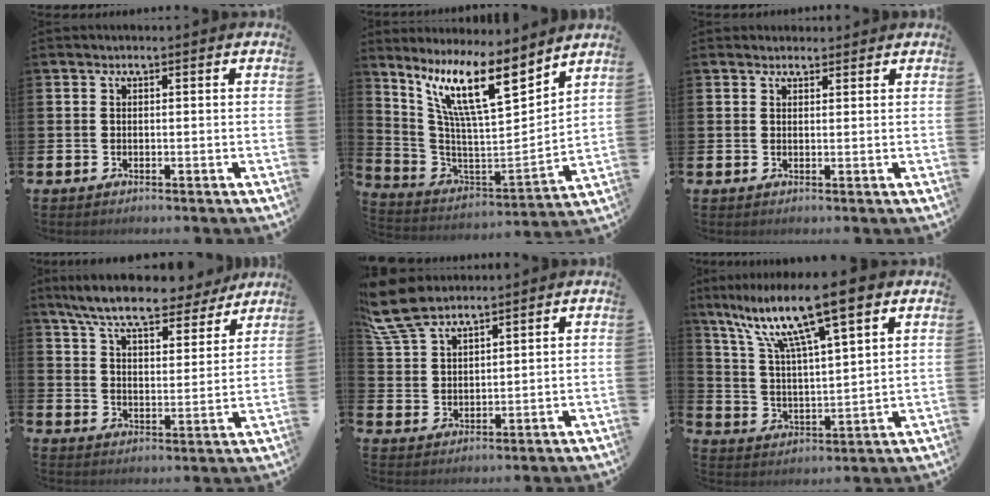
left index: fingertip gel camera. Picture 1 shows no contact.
{"total": 13.2, "force": [8.7, 2.9, 9.5], "torque": [-0.205, -0.042, 0.151]}
{"total": 1.7, "force": [1.5, 0.6, -0.1], "torque": [0.007, 0.000, 0.028]}
{"total": 9.2, "force": [8.3, 1.6, 3.6], "torque": [-0.101, -0.042, 0.147]}
{"total": 7.6, "force": [6.8, 2.2, 2.8], "torque": [-0.076, -0.018, 0.128]}
{"total": 12.5, "force": [9.3, 2.0, 8.1], "torque": [-0.177, -0.045, 0.152]}